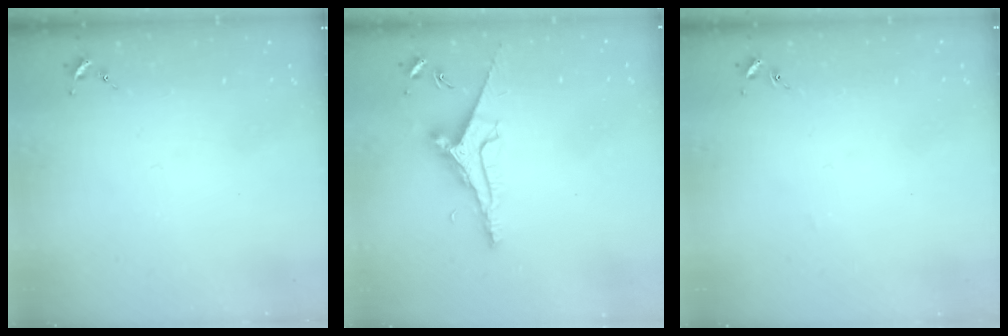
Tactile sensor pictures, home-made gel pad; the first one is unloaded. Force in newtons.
{"total": 9.5, "press": 9.5, "slide": 0.9}
{"total": 1.1, "press": 1.1, "slide": 0.2}